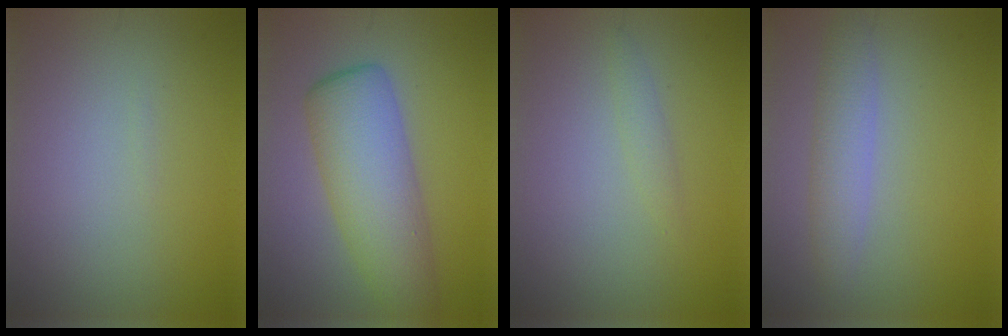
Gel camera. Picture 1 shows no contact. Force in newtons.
{"total": 6.6, "press": 6.6, "slide": 0.1}
{"total": 1.0, "press": 1.0, "slide": 0.1}
{"total": 2.6, "press": 2.6, "slide": 0.1}